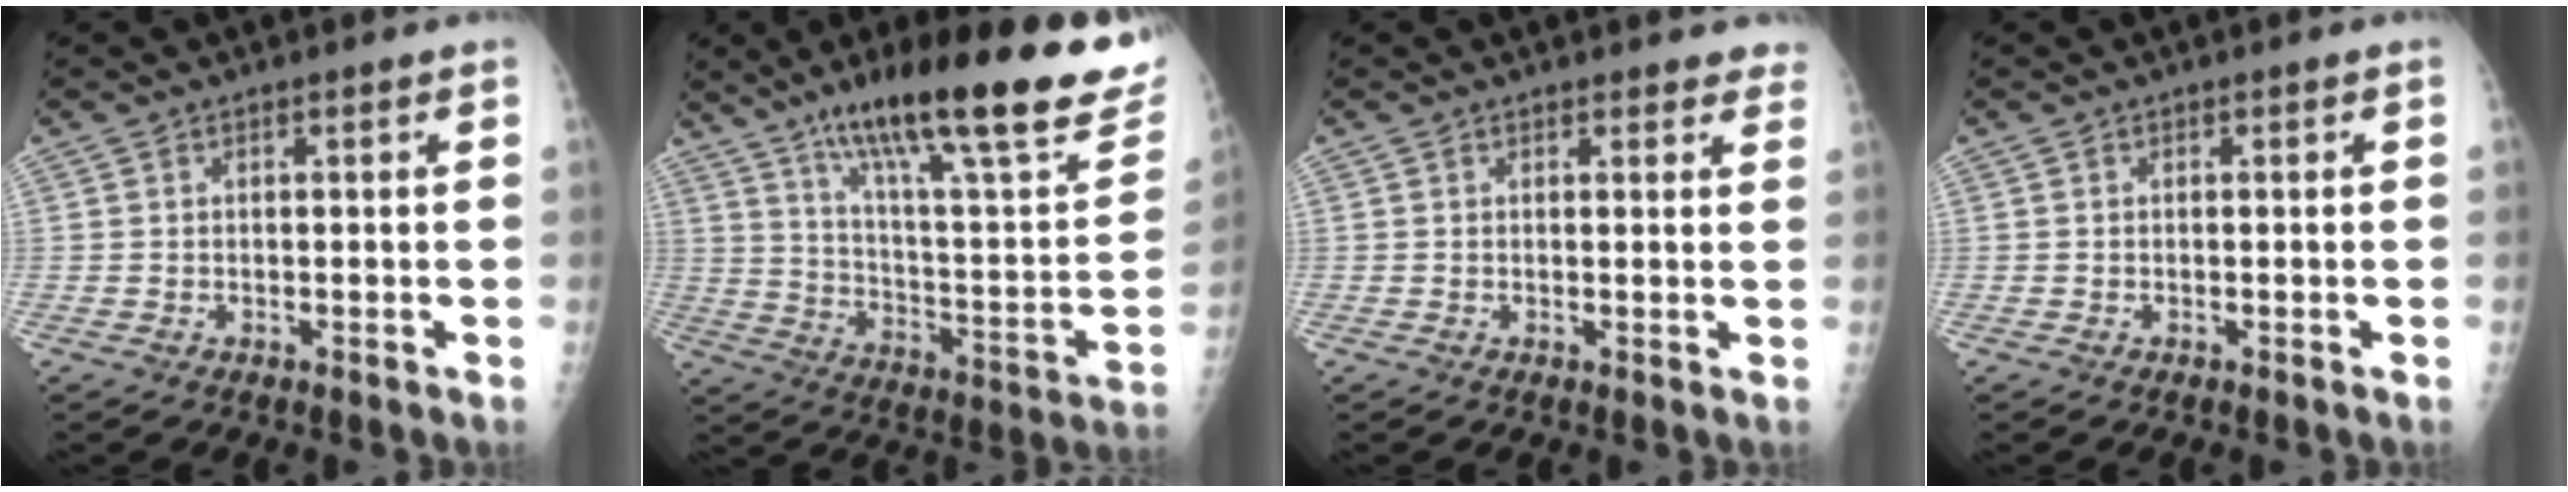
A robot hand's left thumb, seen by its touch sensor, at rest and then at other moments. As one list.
[{"total": 31.5, "force": [20.4, 6.9, 23.0], "torque": [-0.315, -0.051, 0.310]}, {"total": 4.3, "force": [3.9, 1.5, 1.0], "torque": [0.019, -0.013, 0.030]}, {"total": 0.0}]